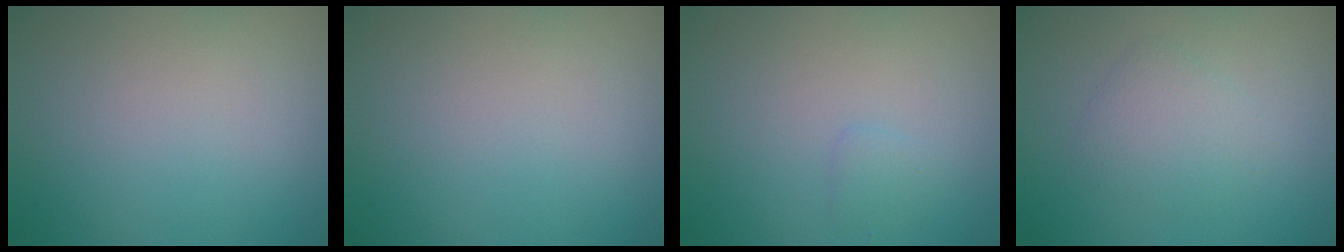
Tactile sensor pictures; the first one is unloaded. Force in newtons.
{"total": 0.0}
{"total": 0.8, "press": 0.7, "slide": 0.1}
{"total": 2.2, "press": 2.2, "slide": 0.0}